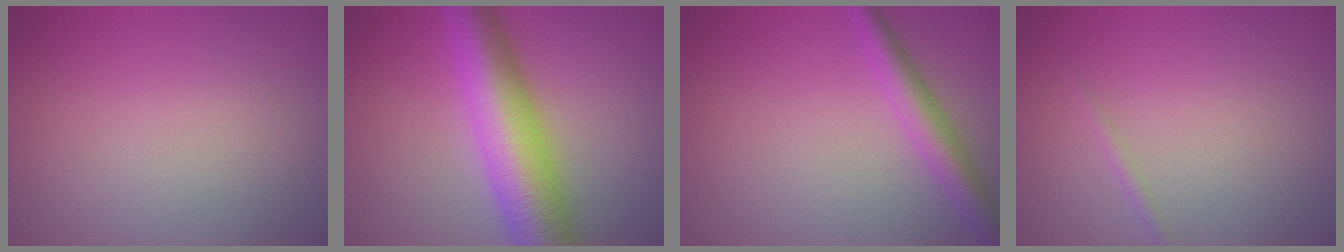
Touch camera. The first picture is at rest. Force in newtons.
{"total": 9.6, "press": 9.6, "slide": 0.1}
{"total": 3.3, "press": 3.3, "slide": 0.1}
{"total": 0.8, "press": 0.8, "slide": 0.1}